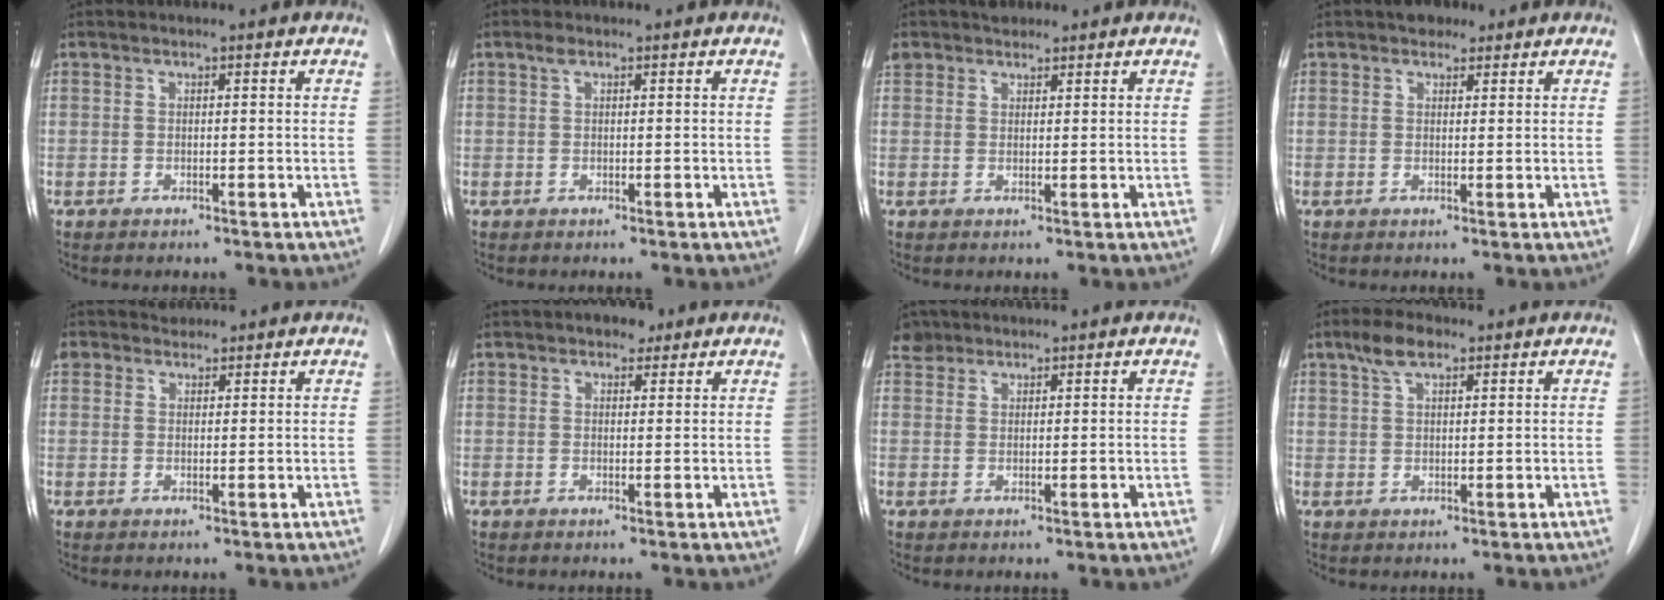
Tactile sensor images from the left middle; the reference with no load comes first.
{"total": 0.9, "force": [0.5, 0.4, 0.6], "torque": [-0.011, 0.007, 0.009]}
{"total": 3.2, "force": [2.5, 1.9, 0.4], "torque": [-0.010, 0.014, 0.046]}
{"total": 2.6, "force": [1.9, 1.4, 0.9], "torque": [-0.016, 0.010, 0.028]}
{"total": 2.8, "force": [2.1, 1.8, 0.0], "torque": [0.000, 0.015, 0.037]}
{"total": 2.6, "force": [1.8, 1.4, 1.1], "torque": [-0.017, 0.007, 0.025]}
{"total": 2.1, "force": [1.8, 1.1, -0.2], "torque": [0.002, 0.007, 0.032]}
{"total": 4.2, "force": [2.8, 1.6, 2.7], "torque": [-0.060, 0.010, 0.056]}